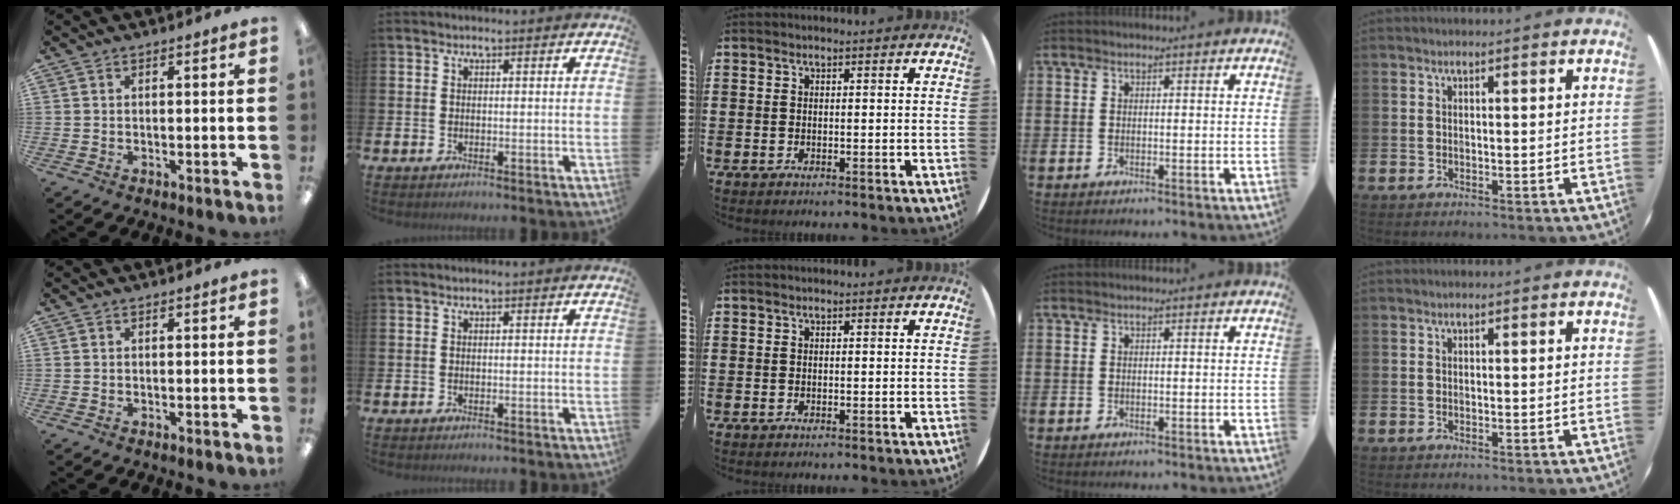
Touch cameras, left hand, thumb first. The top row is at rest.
{}